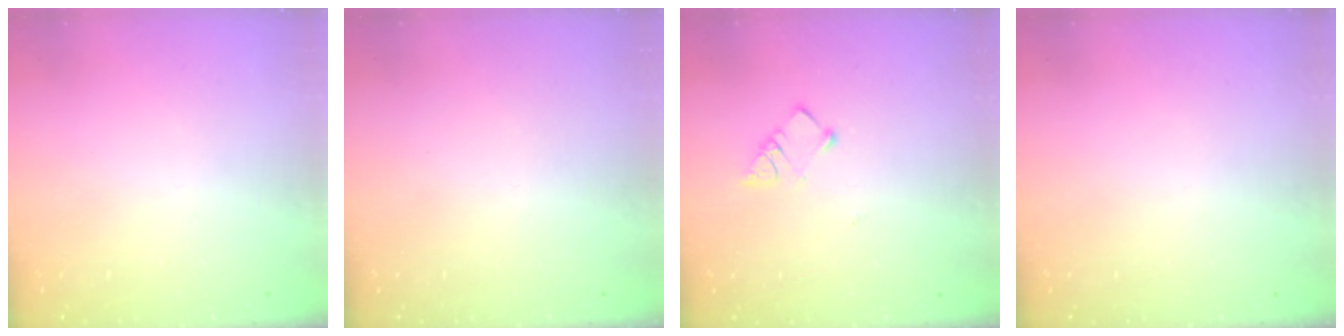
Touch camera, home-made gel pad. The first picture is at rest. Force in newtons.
{"total": 1.6, "press": 1.6, "slide": 0.1}
{"total": 3.7, "press": 3.7, "slide": 0.2}
{"total": 0.0}